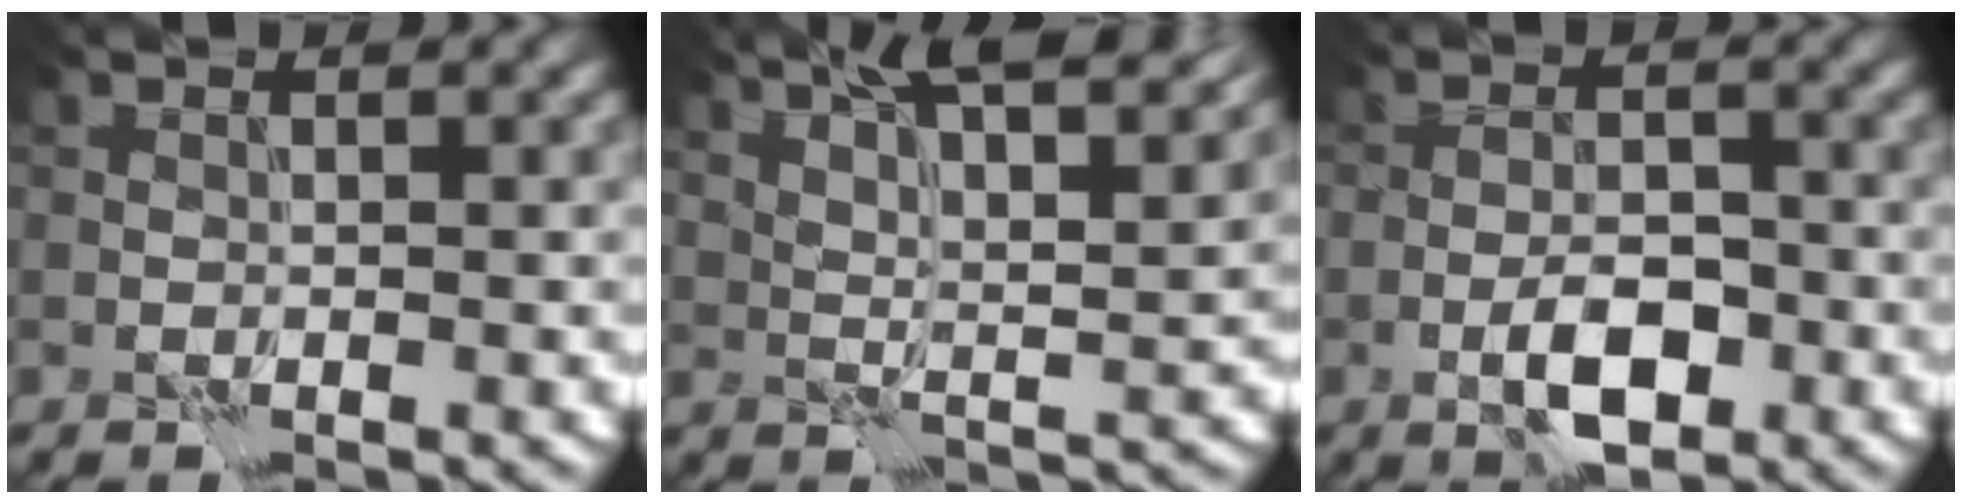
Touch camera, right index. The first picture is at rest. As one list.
[{"total": 12.1, "force": [8.4, 3.3, 8.0], "torque": [-0.092, 0.025, 0.092]}, {"total": 4.2, "force": [-1.9, 1.7, 3.3], "torque": [-0.055, 0.003, -0.034]}]